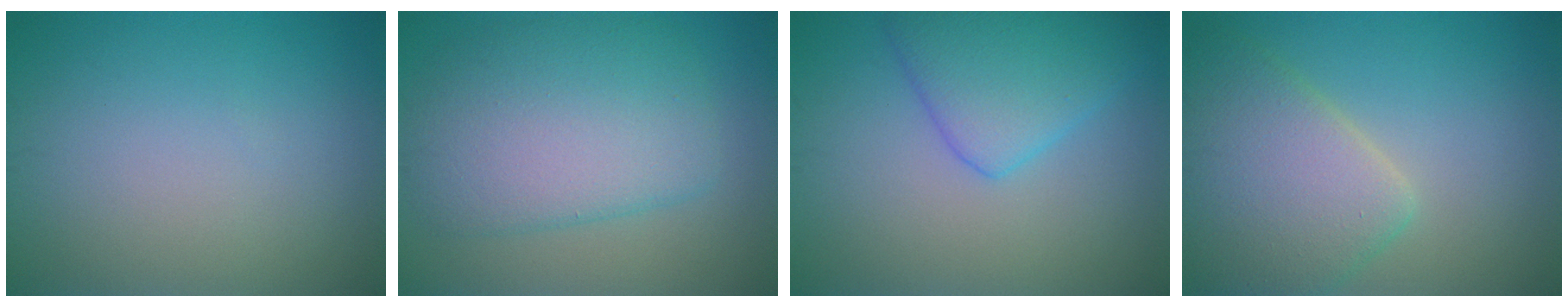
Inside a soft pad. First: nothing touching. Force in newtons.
{"total": 7.7, "press": 7.7, "slide": 0.3}
{"total": 4.9, "press": 4.9, "slide": 0.2}
{"total": 6.9, "press": 6.9, "slide": 0.3}